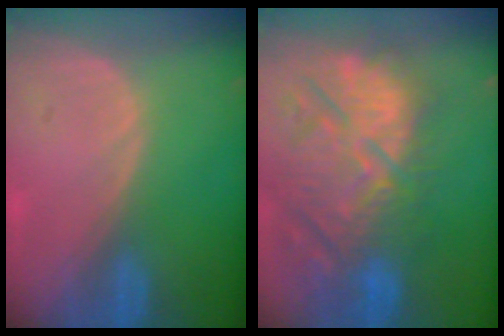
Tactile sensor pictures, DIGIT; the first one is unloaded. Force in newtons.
{"total": 13.9, "press": 12.6, "slide": 5.9}